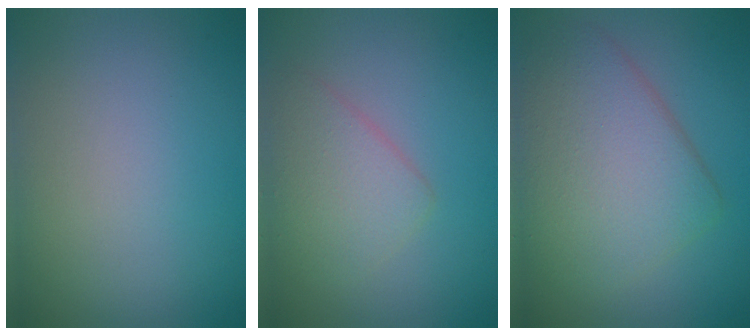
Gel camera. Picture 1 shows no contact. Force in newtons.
{"total": 2.8, "press": 2.8, "slide": 0.1}
{"total": 6.9, "press": 6.9, "slide": 0.3}